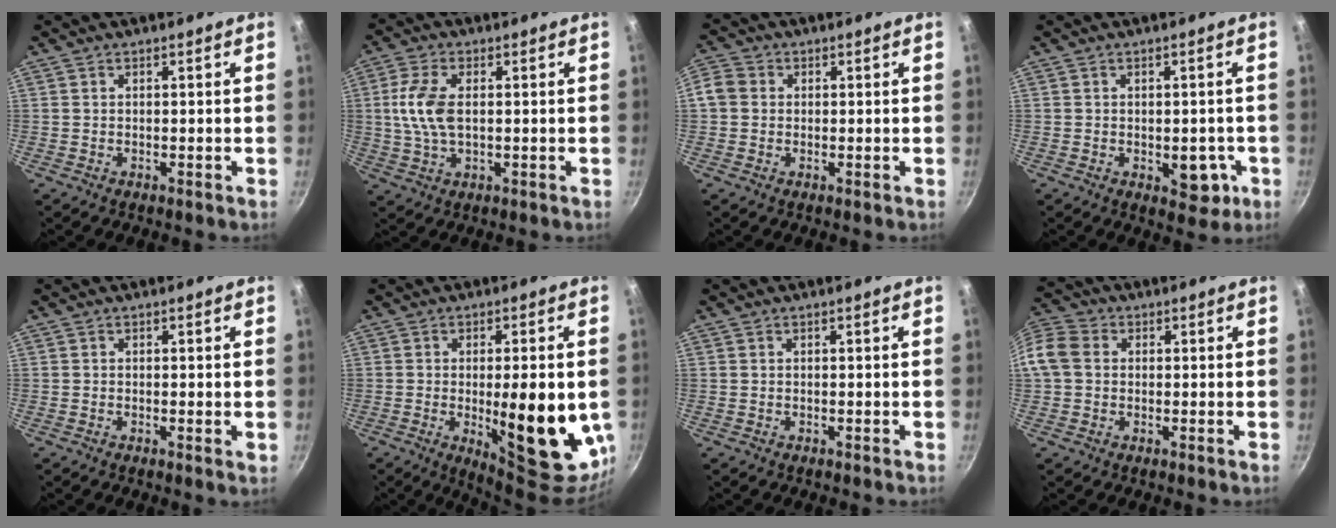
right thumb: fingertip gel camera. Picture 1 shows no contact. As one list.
[{"total": 8.3, "force": [0.7, 4.4, 7.0], "torque": [-0.145, 0.005, 0.010]}, {"total": 5.7, "force": [0.3, 5.0, 2.6], "torque": [-0.051, 0.011, -0.010]}, {"total": 6.1, "force": [-1.5, 3.7, 4.5], "torque": [-0.022, 0.004, -0.015]}, {"total": 0.8, "force": [0.0, 0.2, 0.8], "torque": [-0.012, -0.005, -0.003]}, {"total": 18.6, "force": [-2.4, 6.2, 17.4], "torque": [-0.213, -0.019, -0.021]}, {"total": 0.0}, {"total": 12.0, "force": [1.0, 10.0, 6.4], "torque": [-0.145, 0.033, 0.004]}]